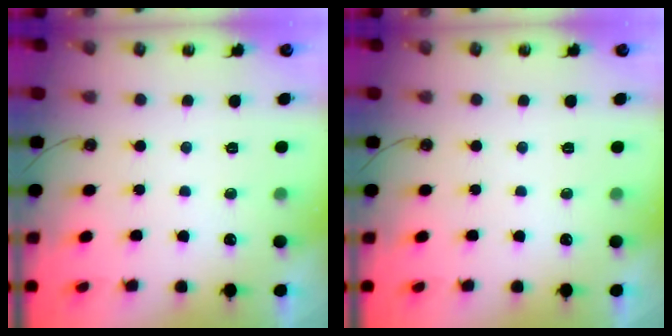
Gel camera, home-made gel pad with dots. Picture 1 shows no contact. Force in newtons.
{"total": 0.0}